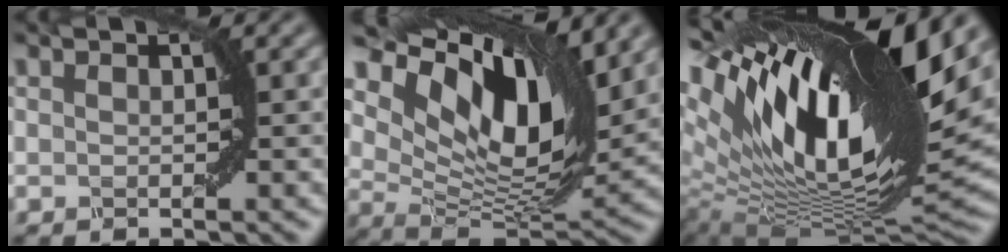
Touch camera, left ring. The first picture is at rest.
{"total": 12.0, "force": [6.1, 5.6, 8.6], "torque": [-0.148, 0.001, 0.112]}
{"total": 18.3, "force": [7.3, 6.7, 15.4], "torque": [-0.280, 0.024, 0.128]}